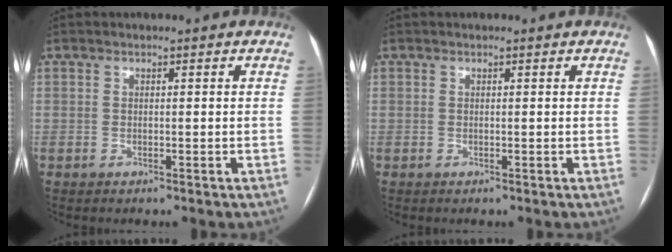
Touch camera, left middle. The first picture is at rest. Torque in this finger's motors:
{"motor_torque": [-0.01, -0.01, -0.05, -0.01]}